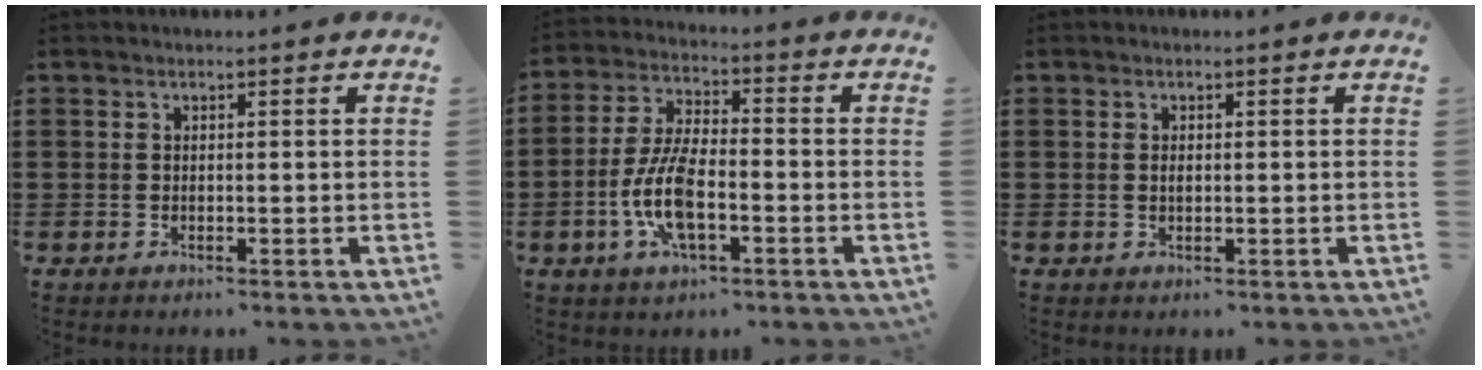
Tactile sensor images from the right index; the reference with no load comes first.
{"total": 9.1, "force": [-2.8, 3.5, 7.9], "torque": [-0.186, -0.011, -0.058]}
{"total": 1.0, "force": [0.1, 0.4, 0.9], "torque": [-0.018, 0.001, 0.001]}